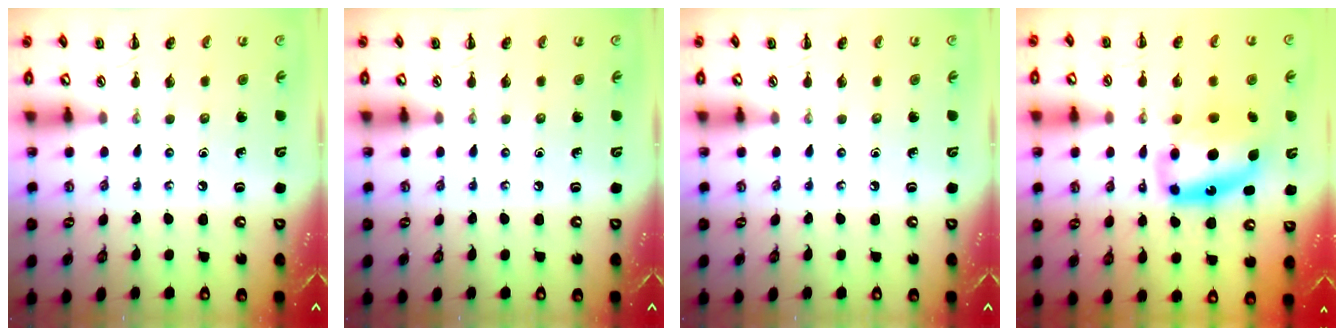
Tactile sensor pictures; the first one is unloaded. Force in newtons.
{"total": 0.0}
{"total": 0.0}
{"total": 12.2, "press": 11.8, "slide": 3.1}